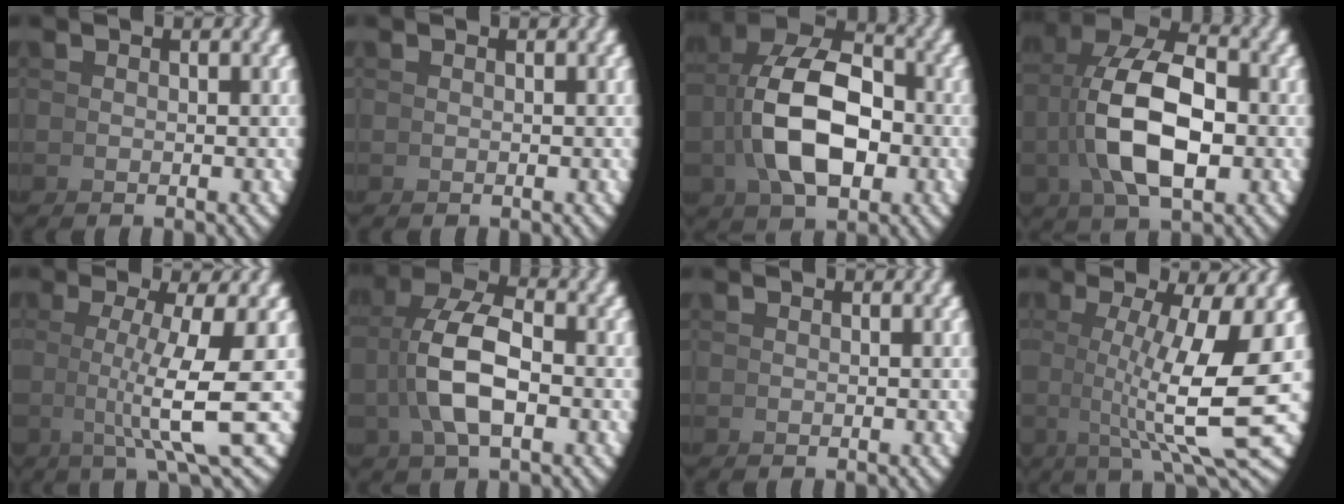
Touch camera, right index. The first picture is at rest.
{"total": 0.0}
{"total": 9.4, "force": [1.2, 5.9, 7.3], "torque": [-0.130, -0.004, 0.024]}
{"total": 8.8, "force": [1.4, 4.8, 7.2], "torque": [-0.141, -0.008, 0.030]}
{"total": 7.3, "force": [0.7, 1.3, 7.2], "torque": [-0.108, -0.003, 0.018]}
{"total": 5.7, "force": [1.3, 2.5, 5.0], "torque": [-0.098, 0.000, 0.026]}
{"total": 0.0}
{"total": 11.2, "force": [1.2, 3.8, 10.4], "torque": [-0.141, -0.007, 0.024]}